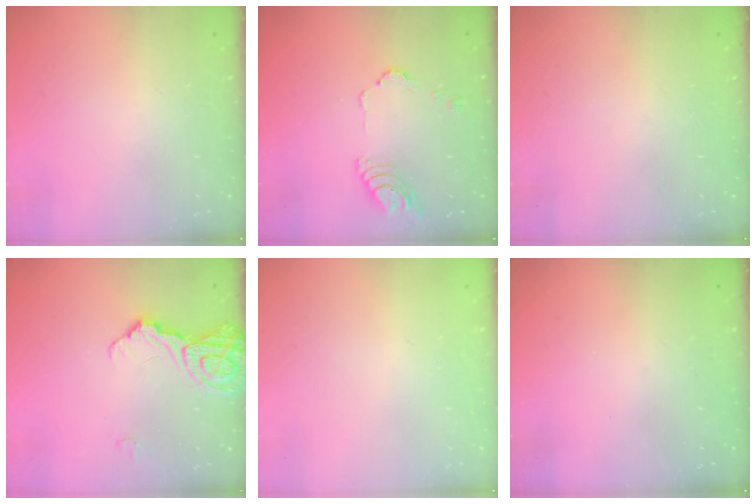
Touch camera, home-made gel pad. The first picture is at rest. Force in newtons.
{"total": 7.3, "press": 7.3, "slide": 0.6}
{"total": 0.0}
{"total": 13.2, "press": 13.1, "slide": 1.5}
{"total": 0.0}
{"total": 0.0}